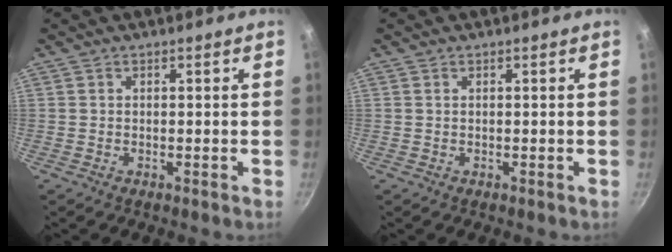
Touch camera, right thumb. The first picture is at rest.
{"total": 0.0}